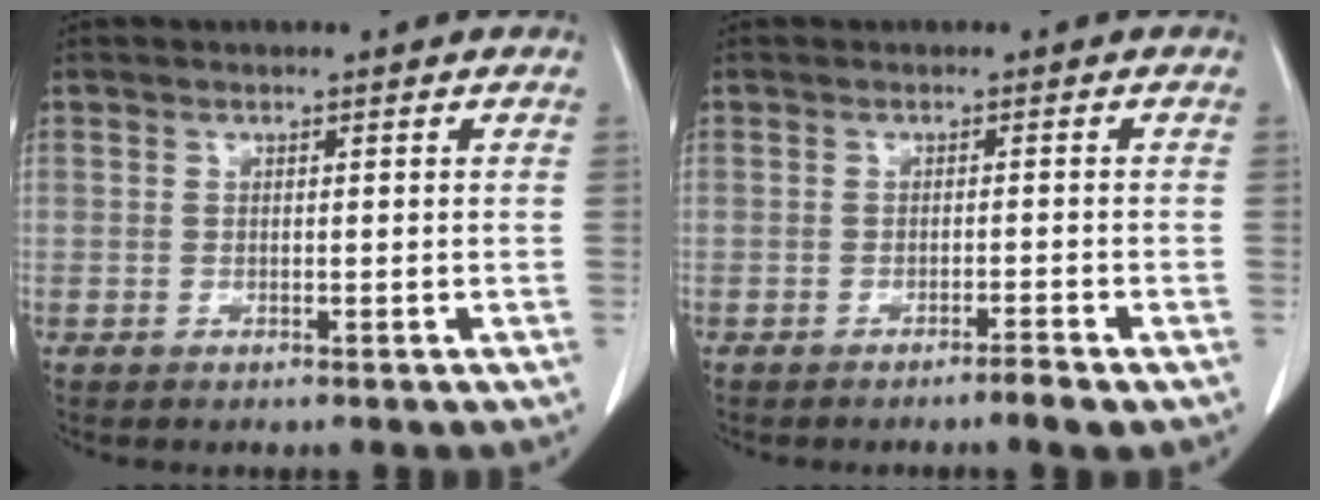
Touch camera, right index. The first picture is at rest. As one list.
[{"total": 1.6, "force": [-1.3, -0.3, 0.9], "torque": [-0.012, 0.000, -0.021]}]